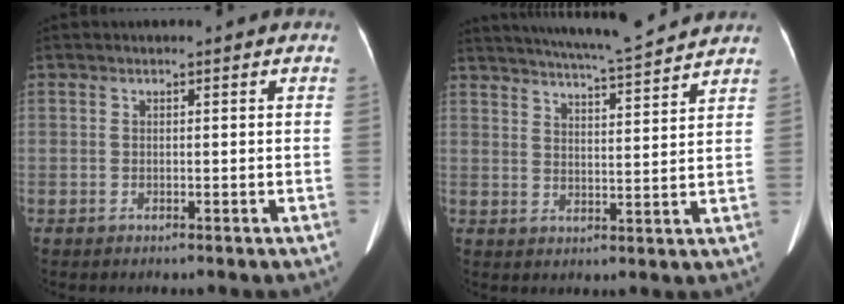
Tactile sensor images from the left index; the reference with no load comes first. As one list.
[{"total": 13.5, "force": [12.4, -0.2, 5.3], "torque": [-0.092, -0.005, 0.173]}]